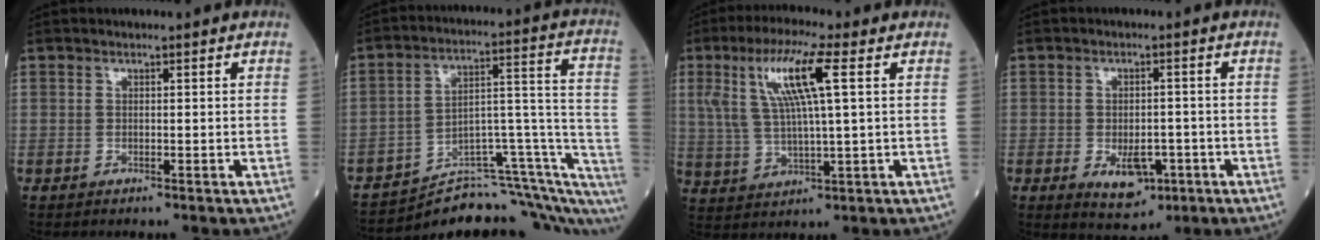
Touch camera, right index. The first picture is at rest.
{"total": 21.7, "force": [-19.9, 2.9, 8.0], "torque": [-0.035, 0.065, -0.273]}
{"total": 10.8, "force": [3.6, 0.8, 10.2], "torque": [-0.212, 0.014, 0.069]}
{"total": 6.2, "force": [-2.5, 3.3, 4.6], "torque": [-0.070, -0.004, -0.027]}